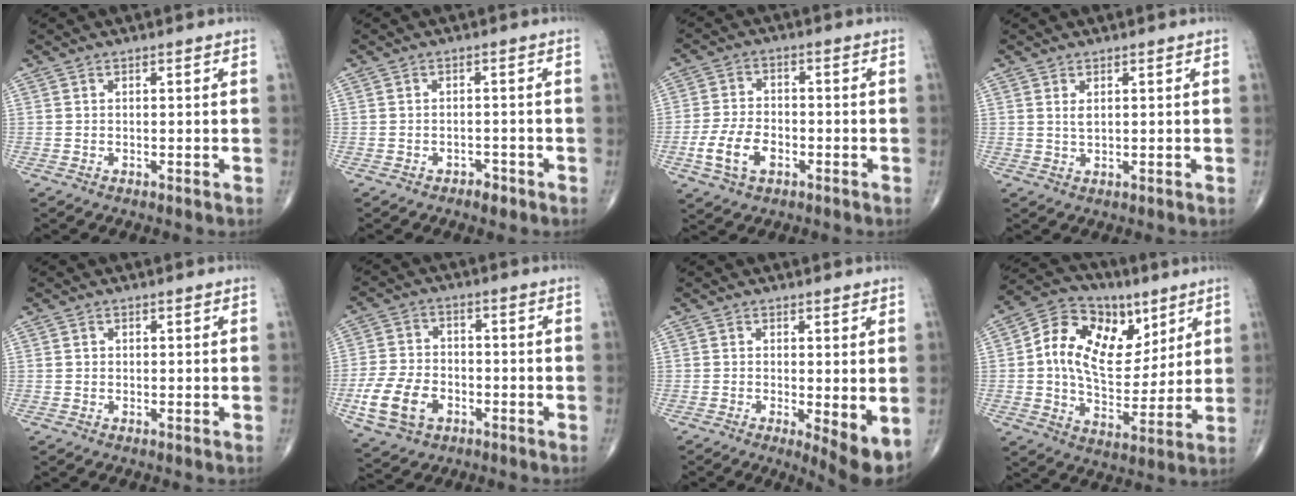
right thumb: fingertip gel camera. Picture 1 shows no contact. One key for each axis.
{"total": 2.1, "fx": -1.4, "fy": 1.3, "fz": 0.8, "tx": -0.009, "ty": 0.010, "tz": -0.018}
{"total": 8.2, "fx": -3.1, "fy": 5.0, "fz": 5.8, "tx": -0.119, "ty": 0.014, "tz": -0.059}
{"total": 1.4, "fx": 0.5, "fy": 0.5, "fz": 1.2, "tx": -0.024, "ty": -0.004, "tz": 0.014}
{"total": 0.6, "fx": -0.1, "fy": 0.6, "fz": 0.2, "tx": 0.000, "ty": 0.002, "tz": -0.002}
{"total": 10.8, "fx": -3.9, "fy": 7.4, "fz": 6.8, "tx": -0.130, "ty": 0.015, "tz": -0.073}
{"total": 6.0, "fx": -1.0, "fy": 1.7, "fz": 5.7, "tx": -0.085, "ty": -0.018, "tz": -0.015}
{"total": 17.8, "fx": 5.7, "fy": 12.0, "fz": 11.9, "tx": -0.172, "ty": -0.006, "tz": 0.100}